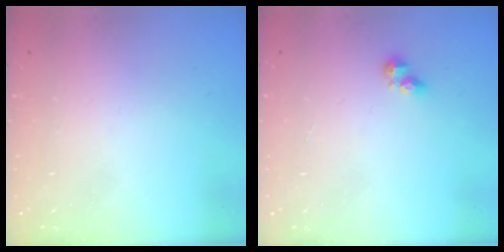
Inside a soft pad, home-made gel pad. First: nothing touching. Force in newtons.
{"total": 3.4, "press": 3.4, "slide": 0.5}